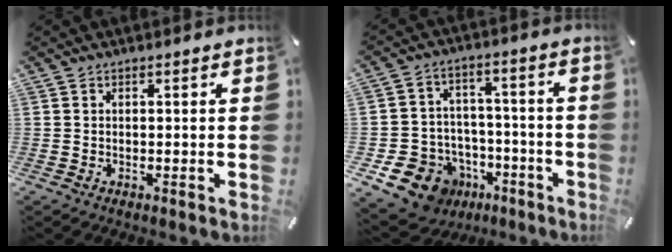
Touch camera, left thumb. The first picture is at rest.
{"total": 13.2, "force": [-7.2, 10.2, 4.4], "torque": [-0.061, 0.055, -0.114]}